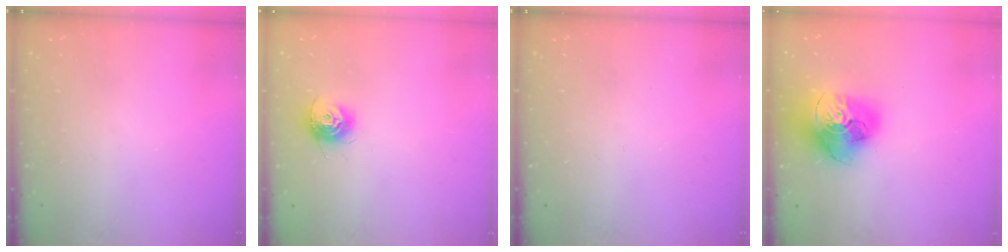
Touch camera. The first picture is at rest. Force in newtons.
{"total": 9.5, "press": 9.5, "slide": 0.4}
{"total": 0.0}
{"total": 21.0, "press": 20.9, "slide": 2.1}